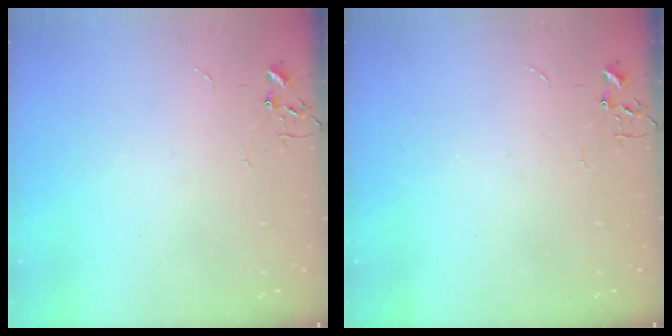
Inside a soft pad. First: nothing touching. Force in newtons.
{"total": 0.0}